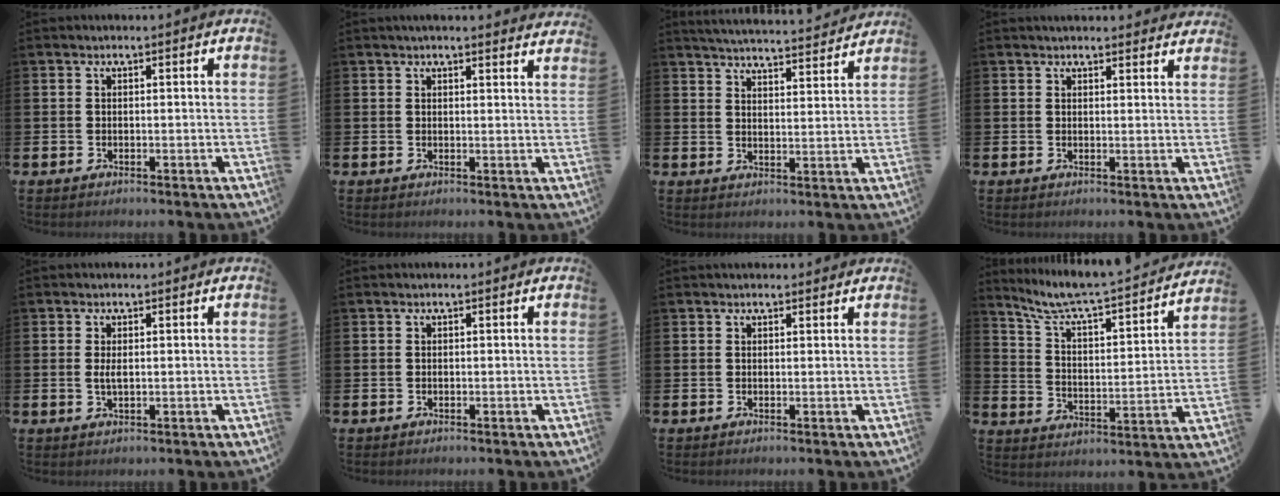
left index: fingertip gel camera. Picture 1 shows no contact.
{"total": 2.3, "force": [2.3, -0.2, 0.1], "torque": [-0.002, -0.011, 0.041]}
{"total": 5.0, "force": [5.0, 0.1, 0.5], "torque": [-0.019, -0.039, 0.087]}
{"total": 2.2, "force": [2.2, 0.3, -0.1], "torque": [0.008, -0.012, 0.038]}
{"total": 1.7, "force": [0.2, 0.6, 1.6], "torque": [-0.024, 0.001, 0.000]}
{"total": 0.0}
{"total": 1.0, "force": [0.9, 0.4, 0.2], "torque": [0.006, 0.003, 0.013]}
{"total": 7.6, "force": [7.2, 0.3, 2.6], "torque": [-0.085, -0.060, 0.117]}